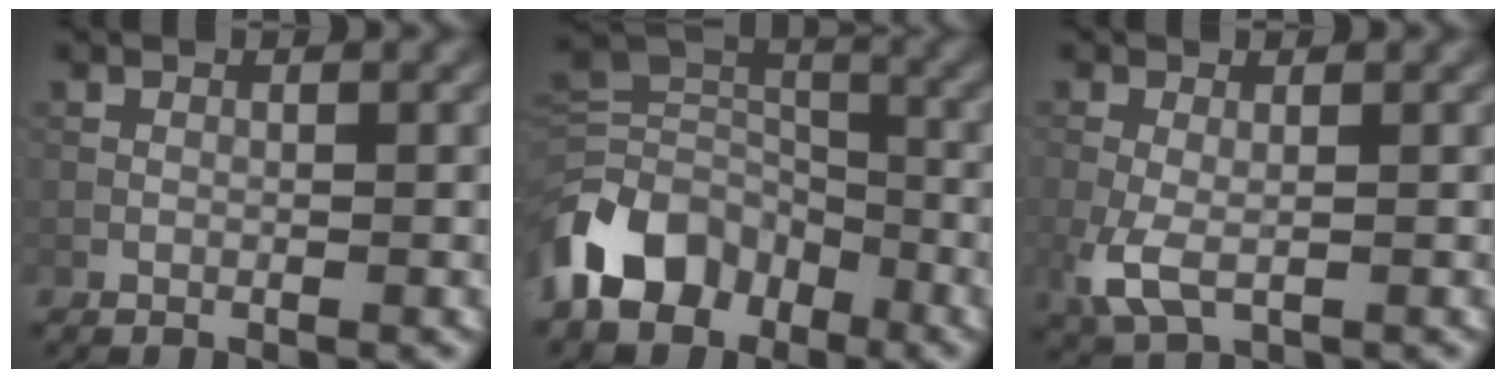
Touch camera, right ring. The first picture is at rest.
{"total": 9.2, "force": [-5.1, 6.3, 4.5], "torque": [-0.085, 0.001, -0.112]}
{"total": 3.4, "force": [-0.9, 1.8, 2.8], "torque": [-0.073, -0.008, -0.017]}